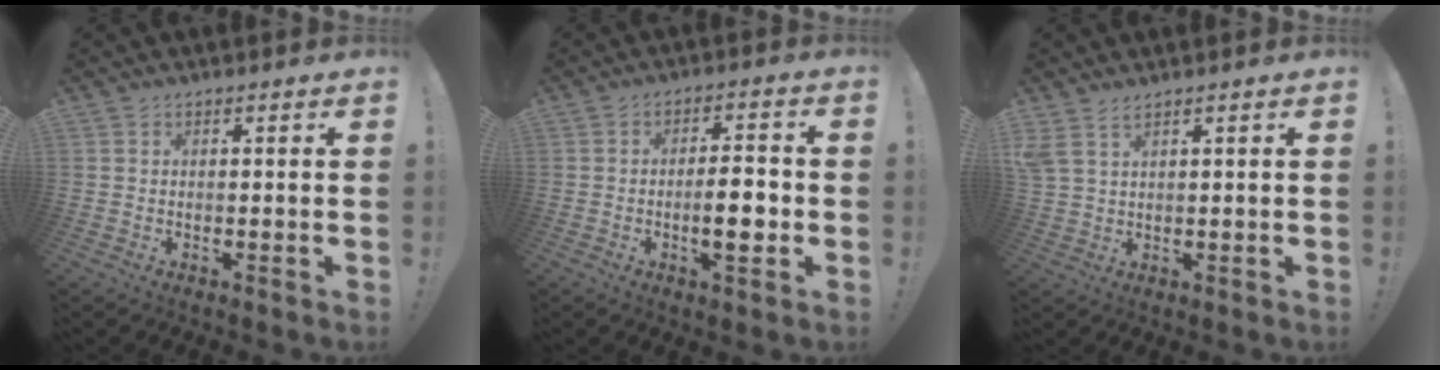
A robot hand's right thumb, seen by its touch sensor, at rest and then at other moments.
{"total": 8.8, "force": [-2.4, 2.5, 8.1], "torque": [-0.133, 0.001, -0.045]}
{"total": 3.9, "force": [2.7, 1.1, 2.6], "torque": [-0.059, -0.006, 0.055]}